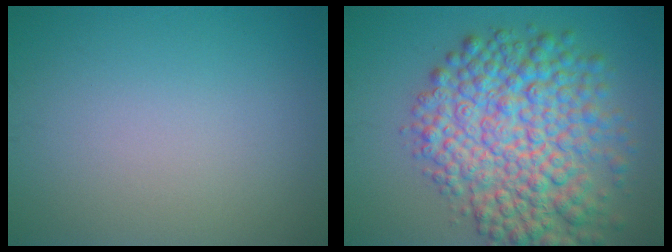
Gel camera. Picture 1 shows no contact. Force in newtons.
{"total": 10.8, "press": 10.8, "slide": 0.2}